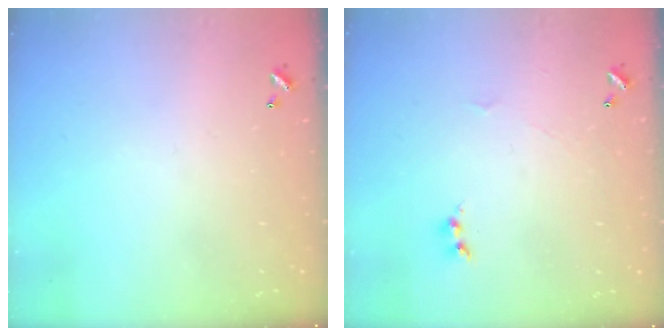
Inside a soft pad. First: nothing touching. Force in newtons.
{"total": 1.7, "press": 1.6, "slide": 0.6}